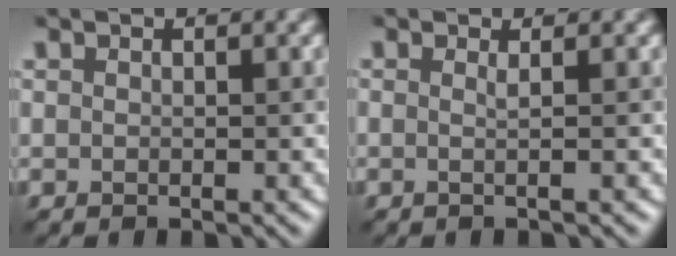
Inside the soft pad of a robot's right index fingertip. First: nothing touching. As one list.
[{"total": 1.5, "force": [0.2, 0.5, 1.4], "torque": [-0.016, -0.005, -0.016]}]